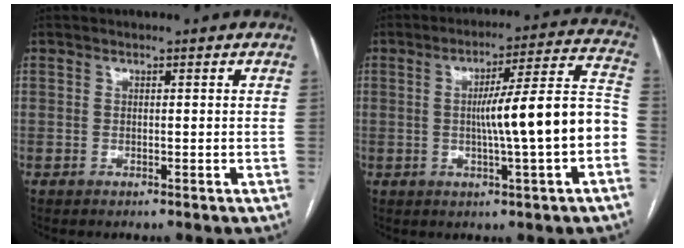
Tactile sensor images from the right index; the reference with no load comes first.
{"total": 13.7, "force": [-2.2, 0.0, 13.6], "torque": [-0.194, 0.024, -0.033]}